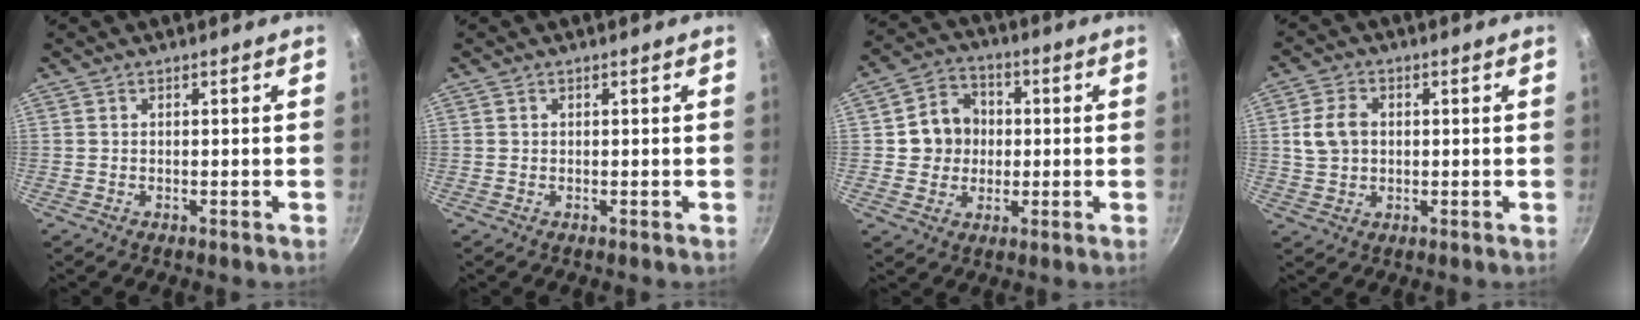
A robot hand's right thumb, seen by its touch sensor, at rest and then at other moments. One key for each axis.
{"total": 0.0}
{"total": 9.5, "fx": 0.2, "fy": 8.6, "fz": 4.1, "tx": -0.030, "ty": 0.015, "tz": -0.003}
{"total": 6.3, "fx": 0.8, "fy": 4.8, "fz": 4.1, "tx": -0.071, "ty": 0.007, "tz": 0.017}